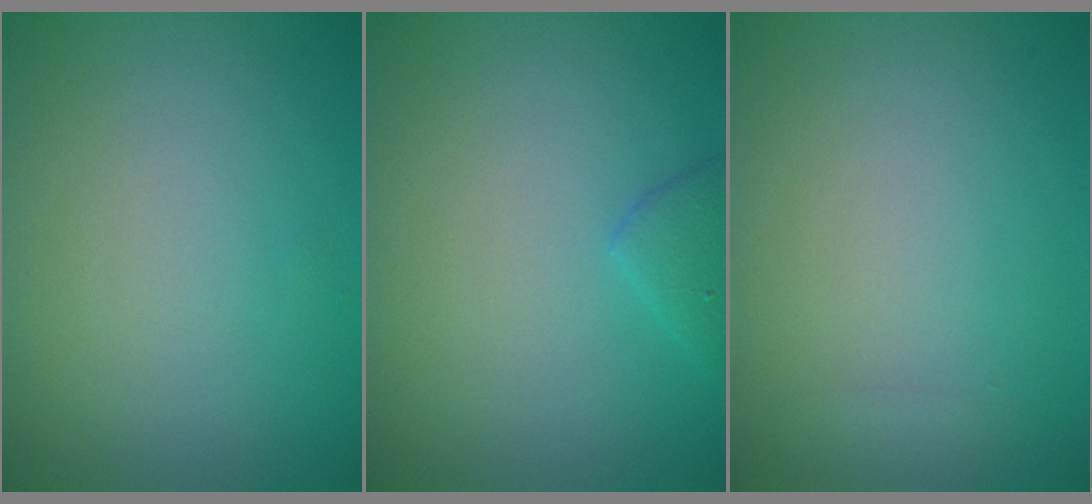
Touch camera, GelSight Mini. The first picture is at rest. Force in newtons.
{"total": 1.6, "press": 1.6, "slide": 0.2}
{"total": 0.6, "press": 0.6, "slide": 0.0}